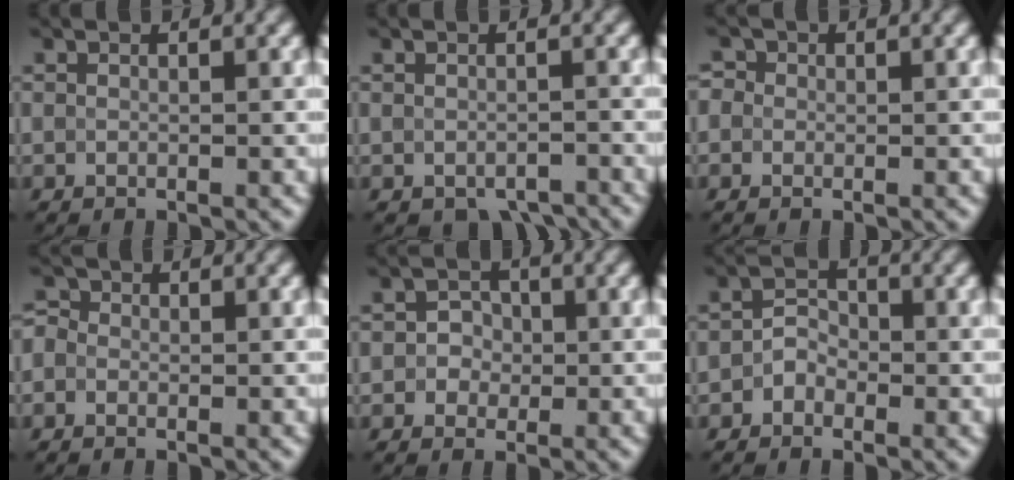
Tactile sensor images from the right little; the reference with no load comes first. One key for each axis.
{"total": 2.4, "fx": -1.8, "fy": 1.2, "fz": 1.0, "tx": -0.008, "ty": -0.009, "tz": -0.022}
{"total": 1.6, "fx": 0.6, "fy": 1.4, "fz": 0.5, "tx": 0.000, "ty": 0.005, "tz": -0.011}
{"total": 1.6, "fx": 0.1, "fy": 1.5, "fz": 0.7, "tx": -0.004, "ty": 0.004, "tz": -0.019}
{"total": 2.0, "fx": -0.2, "fy": 1.8, "fz": 0.7, "tx": 0.005, "ty": 0.001, "tz": -0.011}
{"total": 1.9, "fx": -0.9, "fy": 1.4, "fz": 0.8, "tx": -0.014, "ty": 0.007, "tz": -0.019}